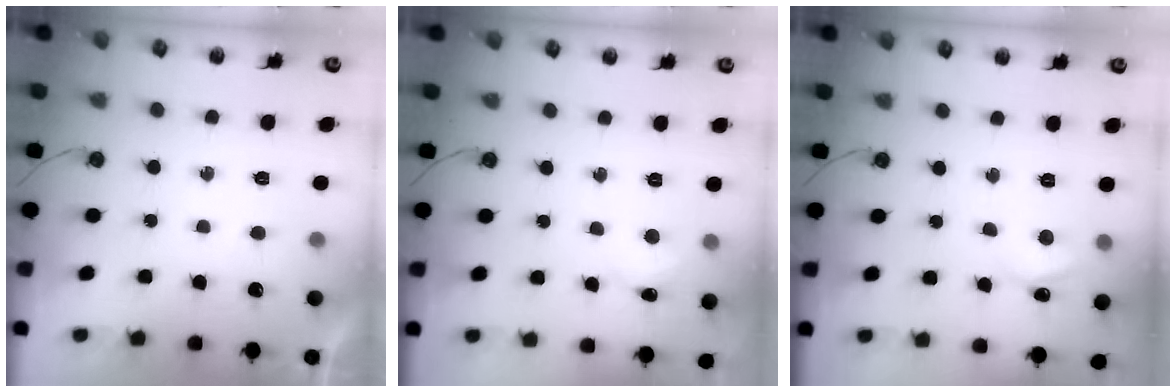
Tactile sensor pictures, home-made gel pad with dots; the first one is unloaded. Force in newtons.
{"total": 1.7, "press": 1.6, "slide": 0.4}
{"total": 3.0, "press": 3.0, "slide": 0.4}